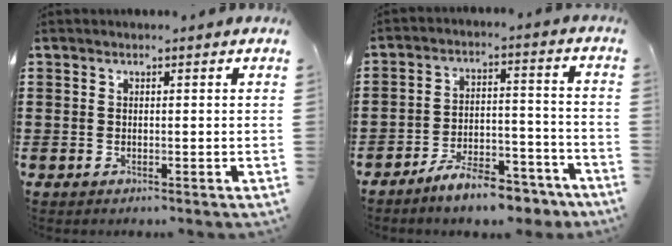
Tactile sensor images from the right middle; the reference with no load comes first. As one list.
[{"total": 8.2, "force": [-7.4, 1.4, 3.3], "torque": [-0.046, 0.023, -0.137]}]